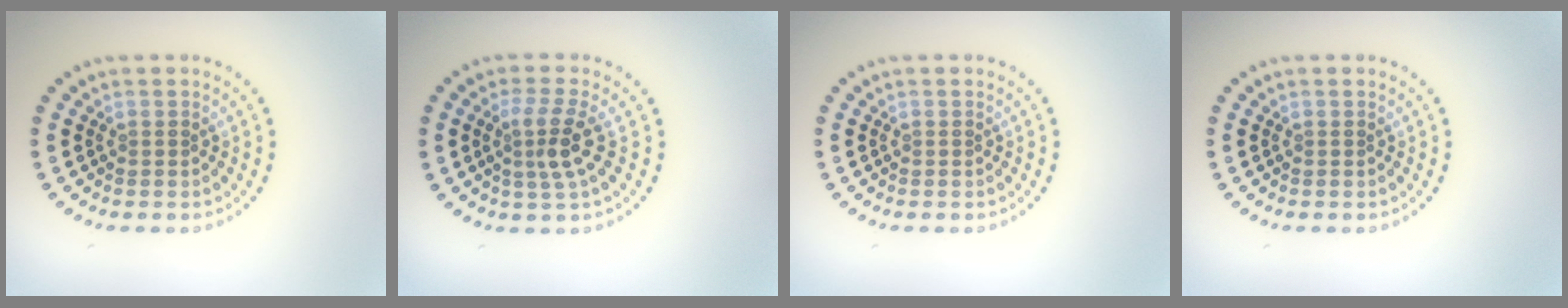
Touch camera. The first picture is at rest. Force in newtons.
{"total": 3.0, "press": 2.5, "slide": 1.6}
{"total": 0.0}
{"total": 0.0}